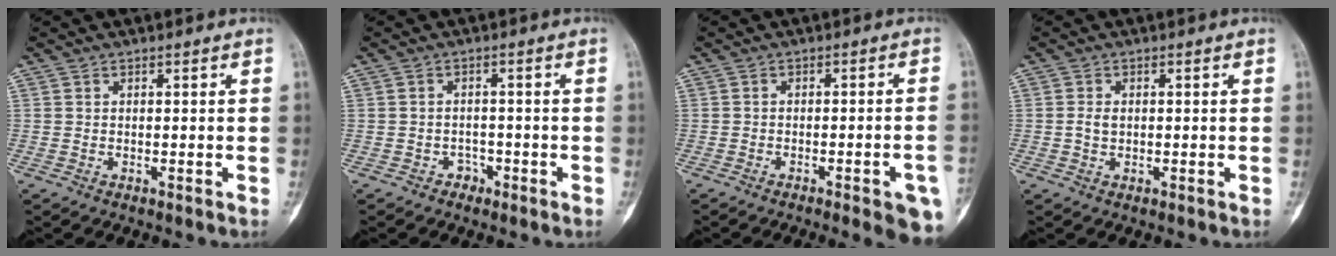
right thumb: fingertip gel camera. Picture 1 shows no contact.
{"total": 1.9, "force": [-1.2, 1.4, 0.3], "torque": [0.001, 0.010, -0.021]}
{"total": 9.4, "force": [-4.7, 1.9, 8.0], "torque": [-0.089, 0.013, -0.056]}
{"total": 1.8, "force": [0.0, 1.3, 1.2], "torque": [-0.024, 0.003, 0.000]}